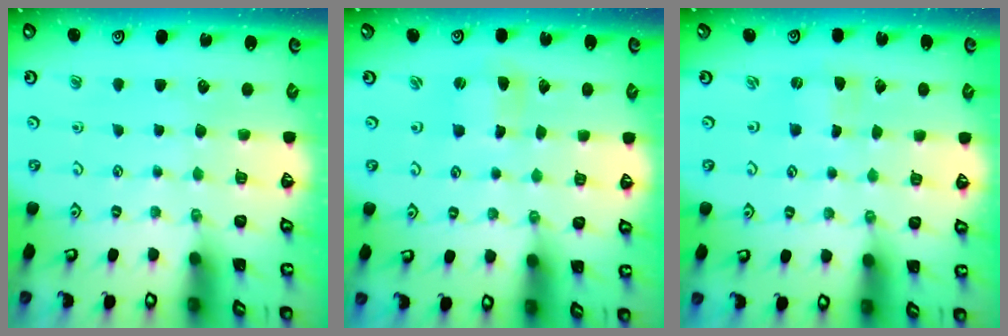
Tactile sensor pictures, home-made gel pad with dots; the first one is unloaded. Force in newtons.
{"total": 1.5, "press": 1.4, "slide": 0.2}
{"total": 0.0}